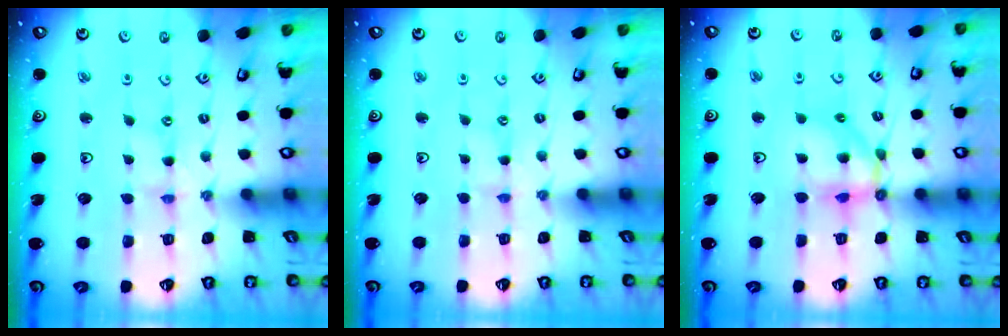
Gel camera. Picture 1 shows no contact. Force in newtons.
{"total": 1.9, "press": 1.8, "slide": 0.3}
{"total": 11.9, "press": 11.8, "slide": 1.4}